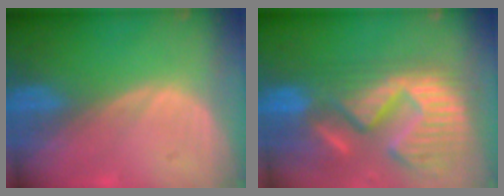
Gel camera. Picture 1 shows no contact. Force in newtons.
{"total": 15.1, "press": 12.6, "slide": 8.3}